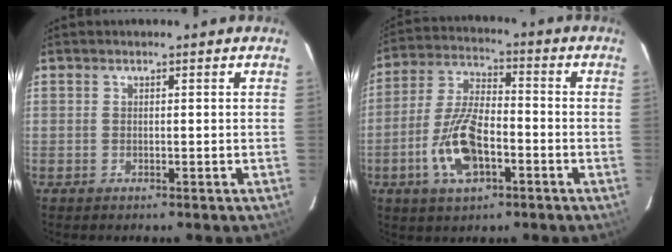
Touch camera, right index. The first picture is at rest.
{"total": 12.1, "force": [-4.6, 5.3, 9.8], "torque": [-0.211, 0.001, -0.083]}